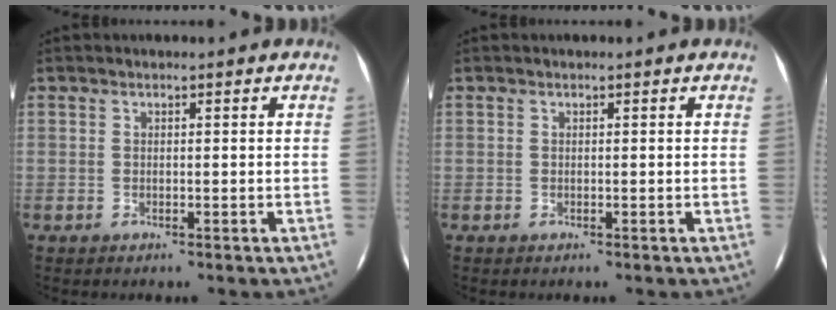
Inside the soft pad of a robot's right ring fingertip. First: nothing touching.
{"total": 0.0}